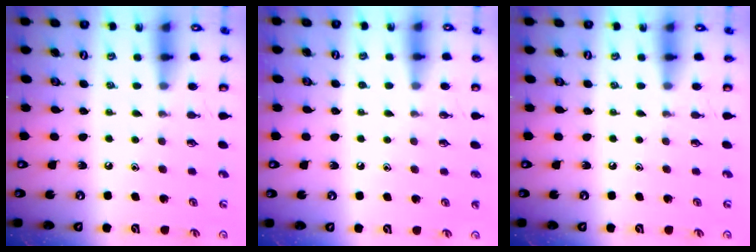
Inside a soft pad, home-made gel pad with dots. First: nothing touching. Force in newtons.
{"total": 0.7, "press": 0.7, "slide": 0.0}
{"total": 0.0}